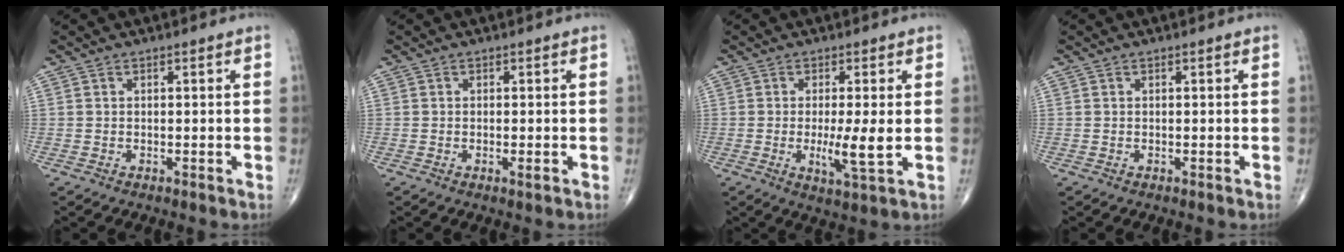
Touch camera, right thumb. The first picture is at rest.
{"total": 1.0, "force": [-0.3, 0.2, 0.9], "torque": [-0.015, -0.003, -0.006]}
{"total": 6.3, "force": [-0.4, 0.8, 6.2], "torque": [-0.118, -0.019, -0.009]}
{"total": 0.0}